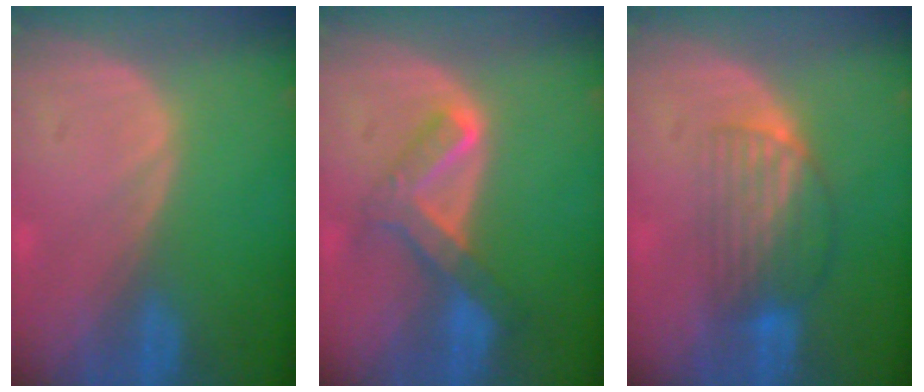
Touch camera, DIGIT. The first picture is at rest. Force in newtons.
{"total": 6.5, "press": 5.9, "slide": 2.6}
{"total": 6.6, "press": 5.8, "slide": 3.1}